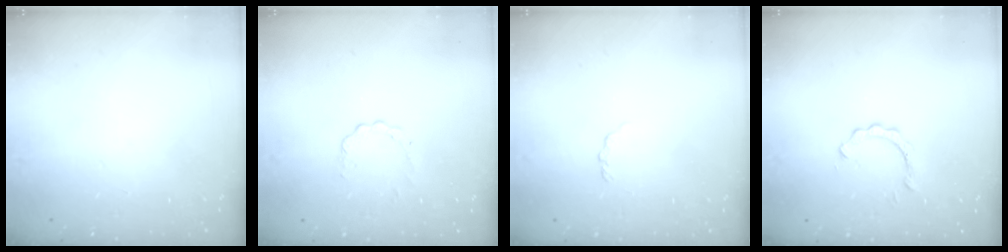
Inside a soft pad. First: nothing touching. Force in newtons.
{"total": 2.5, "press": 2.5, "slide": 0.3}
{"total": 2.8, "press": 2.7, "slide": 0.4}
{"total": 2.3, "press": 2.3, "slide": 0.2}